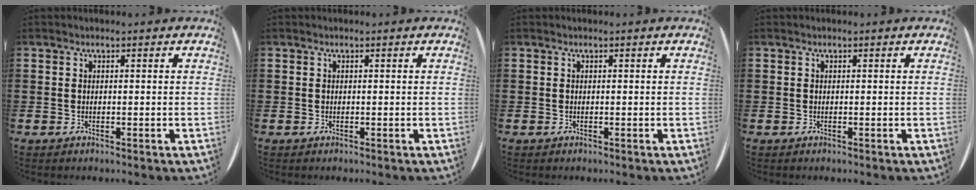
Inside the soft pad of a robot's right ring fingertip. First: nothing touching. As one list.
[{"total": 0.0}, {"total": 0.0}, {"total": 0.0}]